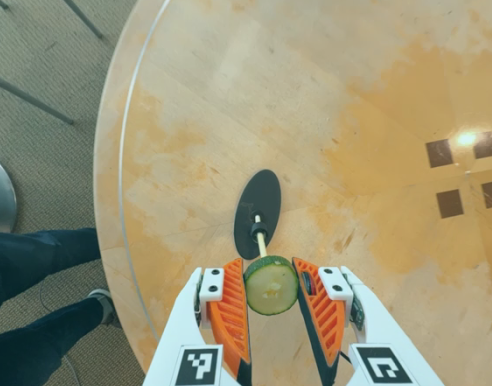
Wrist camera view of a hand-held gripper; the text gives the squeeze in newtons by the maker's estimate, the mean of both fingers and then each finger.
{"total": 8.9, "left": 8.6, "right": 9.2}